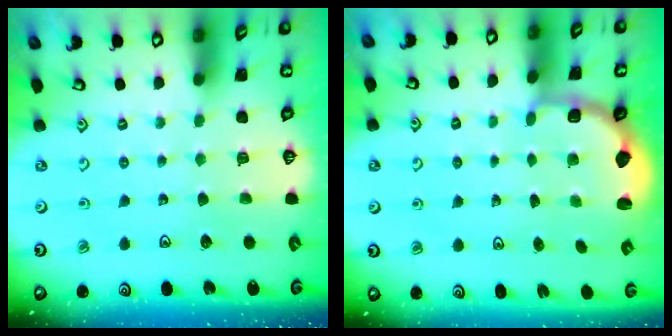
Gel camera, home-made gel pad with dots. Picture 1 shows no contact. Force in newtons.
{"total": 3.0, "press": 2.2, "slide": 2.0}